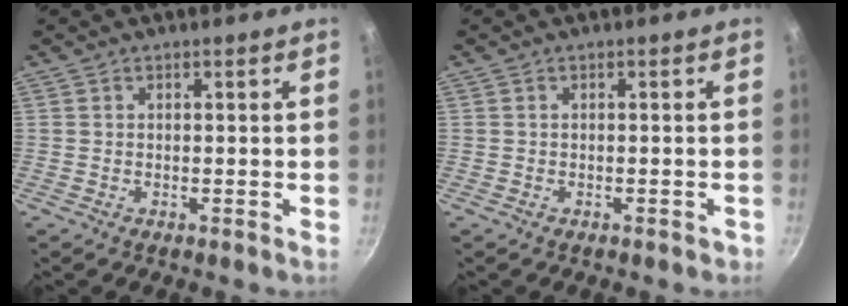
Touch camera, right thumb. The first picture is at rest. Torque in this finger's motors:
{"motor_torque": [-0.16, 0.05, -0.18, 0.03, -0.01]}